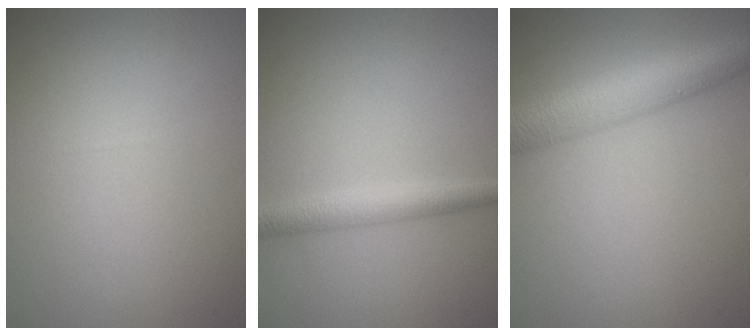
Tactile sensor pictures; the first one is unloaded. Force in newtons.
{"total": 2.6, "press": 2.6, "slide": 0.0}
{"total": 6.4, "press": 6.4, "slide": 0.3}